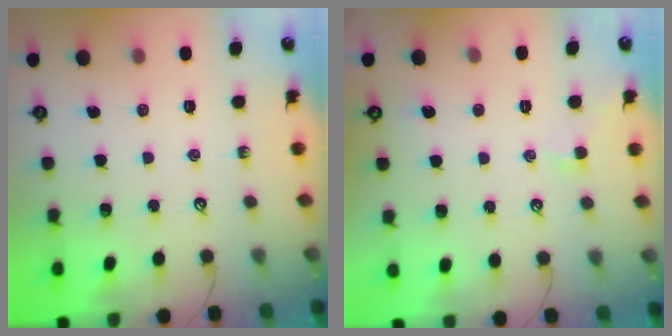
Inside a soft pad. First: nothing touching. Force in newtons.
{"total": 0.5, "press": 0.2, "slide": 0.5}